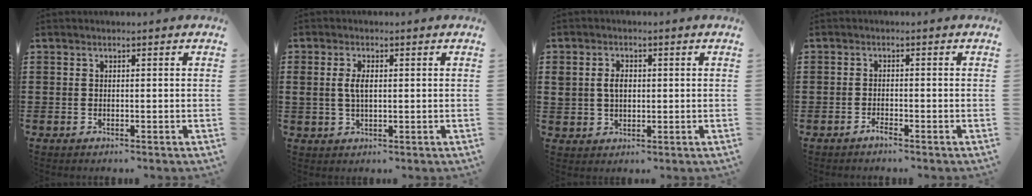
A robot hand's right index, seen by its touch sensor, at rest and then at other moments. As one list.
[{"total": 3.1, "force": [0.3, 1.4, 2.7], "torque": [-0.064, 0.002, 0.001]}, {"total": 3.0, "force": [0.3, 2.1, 2.1], "torque": [-0.047, 0.010, 0.004]}, {"total": 1.4, "force": [-1.3, 0.1, 0.5], "torque": [-0.012, -0.002, -0.024]}]